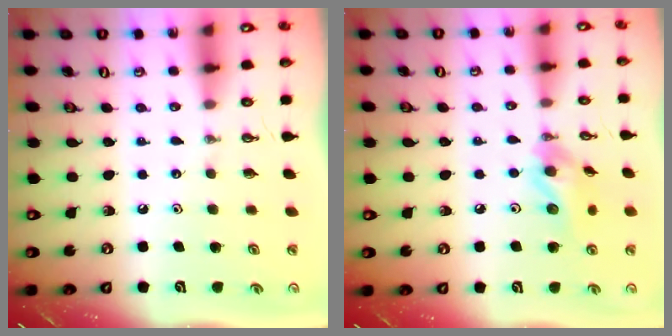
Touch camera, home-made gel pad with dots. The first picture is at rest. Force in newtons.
{"total": 11.4, "press": 11.4, "slide": 1.4}